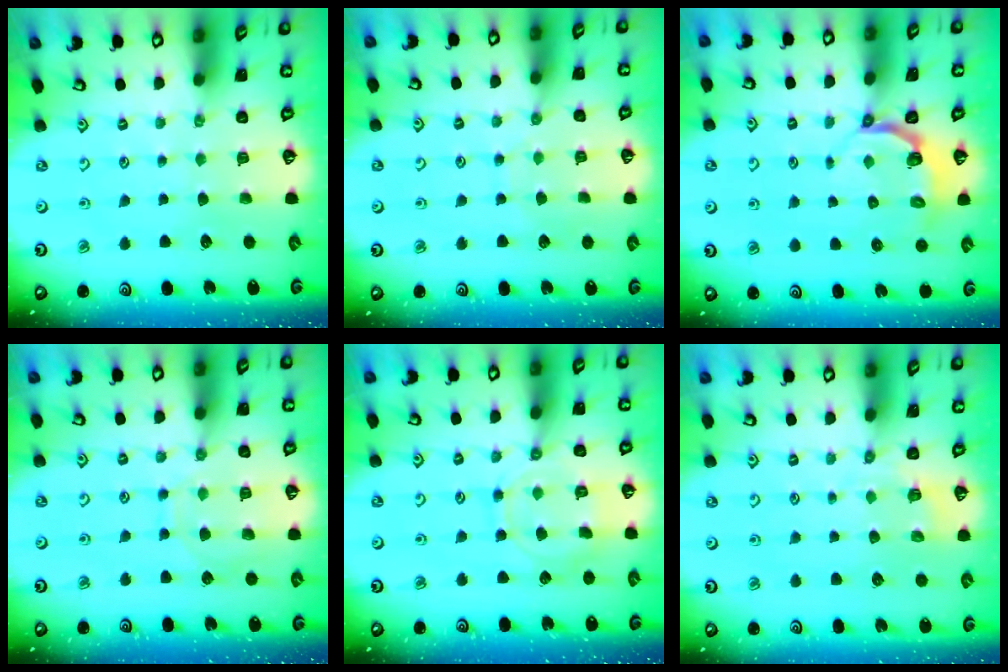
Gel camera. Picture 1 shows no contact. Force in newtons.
{"total": 6.5, "press": 6.5, "slide": 0.6}
{"total": 4.4, "press": 3.5, "slide": 2.6}
{"total": 9.0, "press": 8.9, "slide": 0.9}
{"total": 11.2, "press": 11.1, "slide": 0.7}
{"total": 2.3, "press": 1.7, "slide": 1.6}